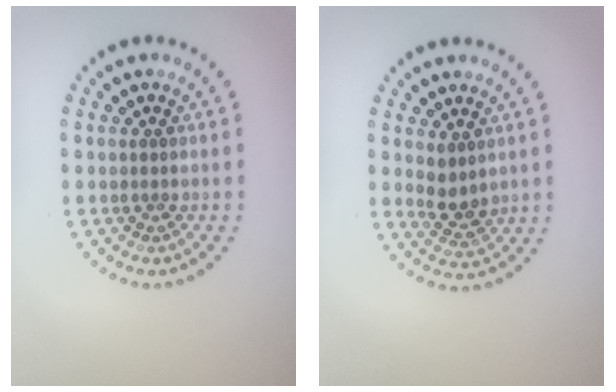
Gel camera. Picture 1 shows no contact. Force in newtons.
{"total": 2.4, "press": 2.1, "slide": 1.0}